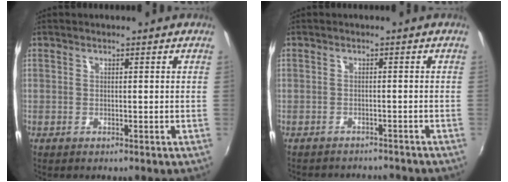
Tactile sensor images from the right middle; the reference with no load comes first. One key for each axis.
{"total": 5.1, "fx": -4.6, "fy": 2.2, "fz": 0.9, "tx": -0.027, "ty": 0.002, "tz": -0.065}